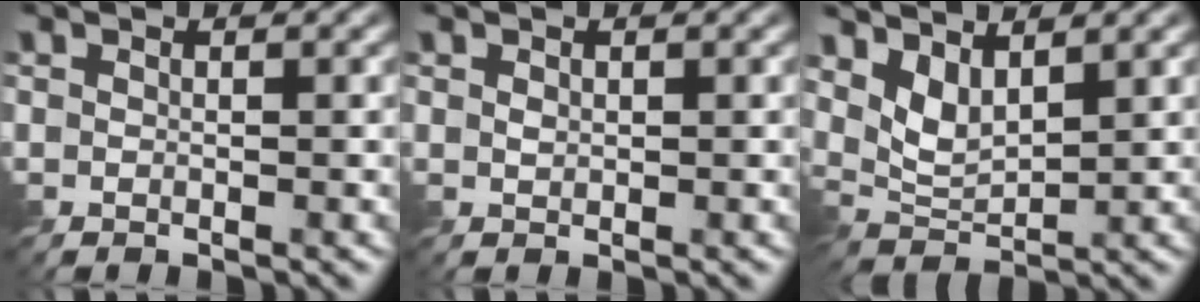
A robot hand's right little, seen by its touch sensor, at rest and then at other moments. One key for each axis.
{"total": 0.5, "fx": 0.1, "fy": 0.4, "fz": 0.4, "tx": -0.010, "ty": -0.002, "tz": 0.003}
{"total": 3.3, "fx": 1.8, "fy": 1.4, "fz": 2.4, "tx": -0.059, "ty": -0.011, "tz": 0.037}